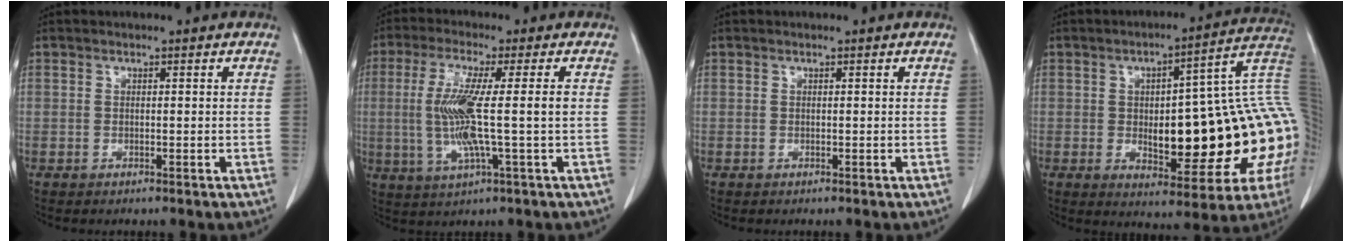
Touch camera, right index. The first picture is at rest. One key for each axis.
{"total": 9.7, "fx": -0.3, "fy": -0.2, "fz": 9.7, "tx": -0.207, "ty": -0.008, "tz": -0.008}
{"total": 0.0}
{"total": 24.6, "fx": -1.3, "fy": 5.7, "fz": 23.9, "tx": -0.257, "ty": 0.030, "tz": -0.008}